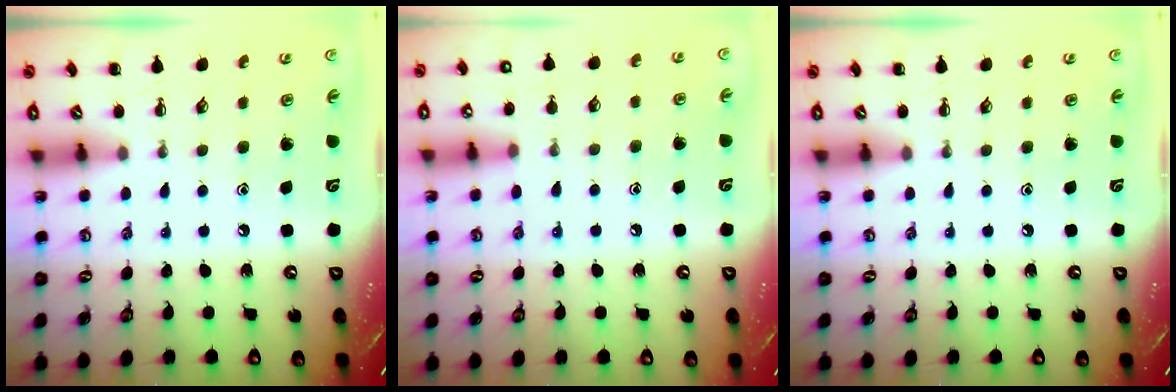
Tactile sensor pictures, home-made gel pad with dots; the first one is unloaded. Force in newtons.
{"total": 8.1, "press": 7.8, "slide": 2.1}
{"total": 0.0}